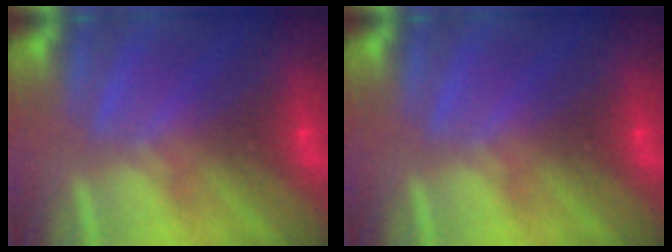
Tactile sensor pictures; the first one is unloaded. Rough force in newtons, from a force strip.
{"total": 0.0}